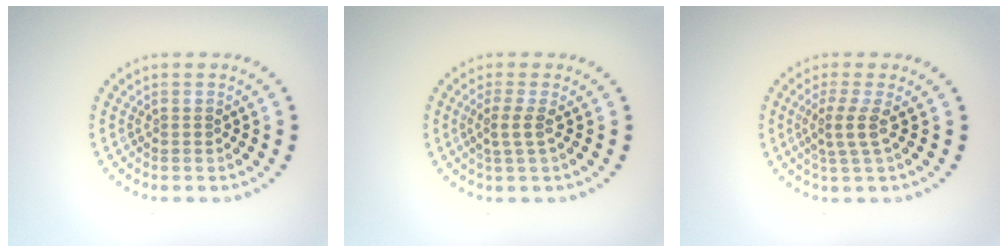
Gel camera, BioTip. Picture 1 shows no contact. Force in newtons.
{"total": 1.7, "press": 1.3, "slide": 1.0}
{"total": 2.2, "press": 1.6, "slide": 1.5}